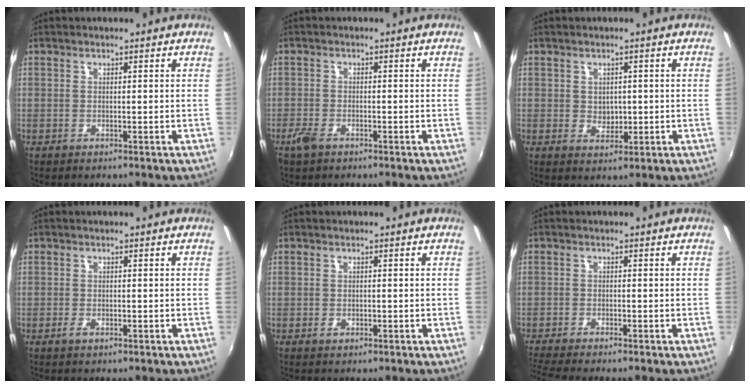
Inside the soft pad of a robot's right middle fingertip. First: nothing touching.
{"total": 3.1, "force": [-2.2, 1.4, 1.7], "torque": [-0.045, -0.006, -0.043]}
{"total": 2.7, "force": [0.1, 2.3, 1.5], "torque": [-0.020, 0.000, 0.004]}
{"total": 1.4, "force": [-0.8, 0.6, 1.0], "torque": [-0.020, -0.002, -0.015]}
{"total": 1.2, "force": [-0.6, 0.8, 0.6], "torque": [-0.010, -0.002, -0.010]}
{"total": 5.6, "force": [-4.8, 0.2, 2.8], "torque": [-0.072, -0.021, -0.082]}